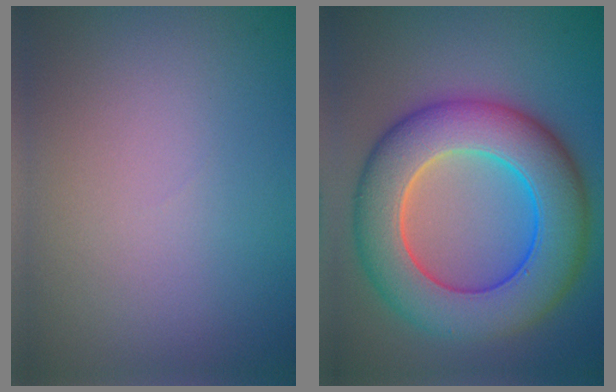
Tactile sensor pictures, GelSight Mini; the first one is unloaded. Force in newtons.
{"total": 11.2, "press": 11.2, "slide": 0.3}